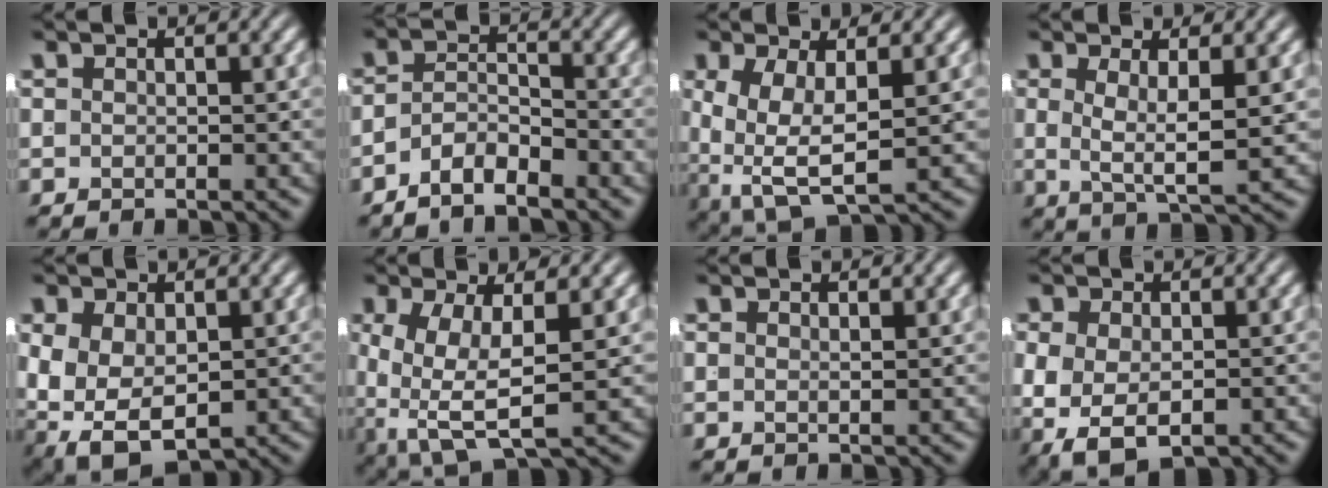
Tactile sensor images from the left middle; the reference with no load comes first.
{"total": 4.0, "force": [-3.1, 2.0, 1.6], "torque": [-0.022, -0.016, -0.054]}
{"total": 5.6, "force": [-1.6, 3.0, 4.5], "torque": [-0.100, -0.051, 0.004]}
{"total": 3.3, "force": [0.4, 0.2, 3.3], "torque": [-0.057, -0.017, 0.012]}
{"total": 10.9, "force": [-3.9, 8.7, 5.4], "torque": [-0.166, -0.067, -0.041]}
{"total": 6.1, "force": [-1.5, 2.9, 5.1], "torque": [-0.105, -0.044, 0.000]}
{"total": 0.9, "force": [0.3, -0.8, 0.2], "torque": [0.000, -0.006, 0.010]}
{"total": 8.0, "force": [-2.9, 5.8, 4.6], "torque": [-0.124, -0.052, -0.023]}